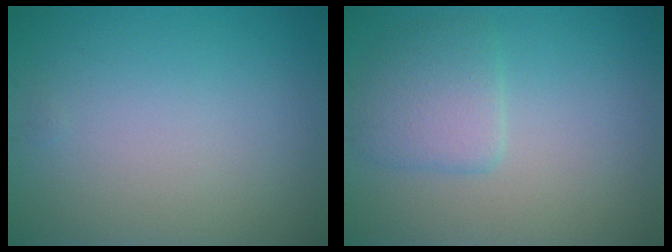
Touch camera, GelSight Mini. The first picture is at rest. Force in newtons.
{"total": 2.9, "press": 2.9, "slide": 0.3}